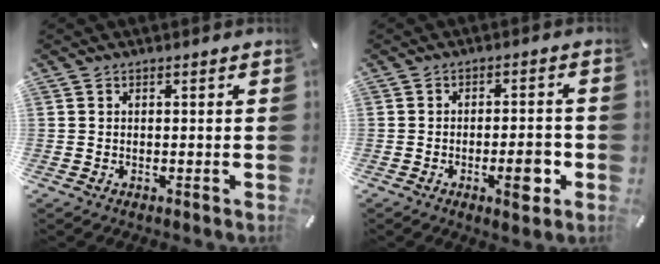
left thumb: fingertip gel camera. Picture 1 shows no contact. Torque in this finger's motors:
{"motor_torque": [0.05, 0.28, 0.01, 0.19, 0.04]}